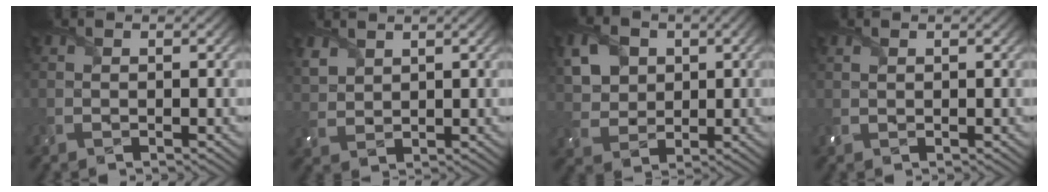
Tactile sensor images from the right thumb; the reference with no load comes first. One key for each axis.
{"total": 3.2, "fx": 2.3, "fy": 1.8, "fz": 1.2, "tx": -0.041, "ty": -0.001, "tz": 0.054}
{"total": 7.6, "fx": 2.6, "fy": 5.7, "fz": 4.3, "tx": -0.129, "ty": 0.006, "tz": 0.045}
{"total": 0.6, "fx": 0.5, "fy": 0.3, "fz": 0.3, "tx": -0.015, "ty": 0.001, "tz": 0.011}